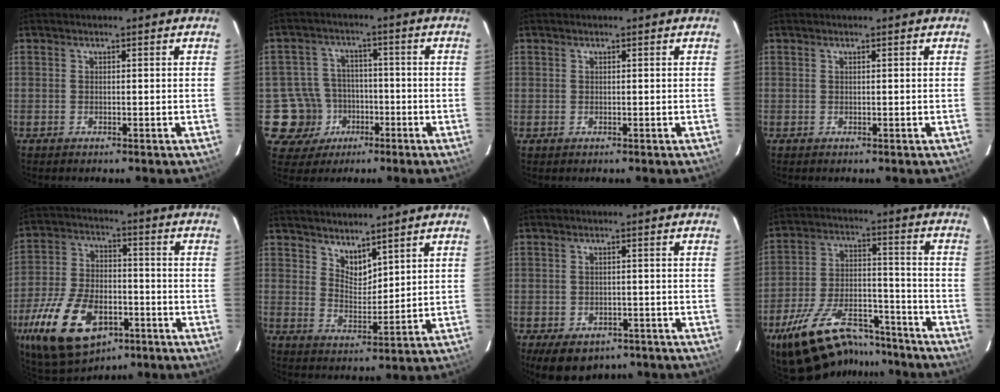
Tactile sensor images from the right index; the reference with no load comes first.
{"total": 9.1, "force": [-3.2, 8.5, 0.3], "torque": [-0.029, 0.027, -0.043]}
{"total": 0.7, "force": [0.1, 0.6, -0.1], "torque": [0.003, 0.004, 0.001]}
{"total": 0.0}
{"total": 20.7, "force": [-10.3, 11.5, 13.7], "torque": [-0.307, -0.021, -0.169]}
{"total": 5.0, "force": [4.3, 2.0, 1.7], "torque": [-0.021, -0.005, 0.080]}
{"total": 9.4, "force": [-6.1, 5.9, 4.0], "torque": [-0.077, 0.002, -0.070]}
{"total": 22.1, "force": [-17.3, 9.1, 10.4], "torque": [-0.204, 0.014, -0.255]}